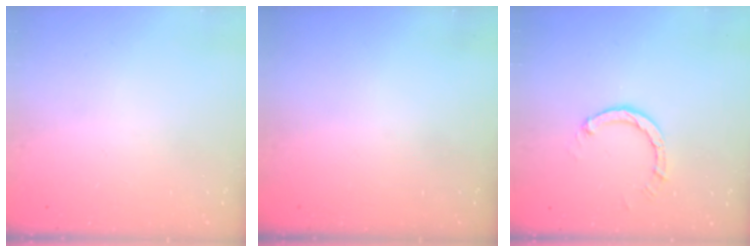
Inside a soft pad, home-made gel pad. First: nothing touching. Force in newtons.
{"total": 0.0}
{"total": 3.0, "press": 3.0, "slide": 0.3}